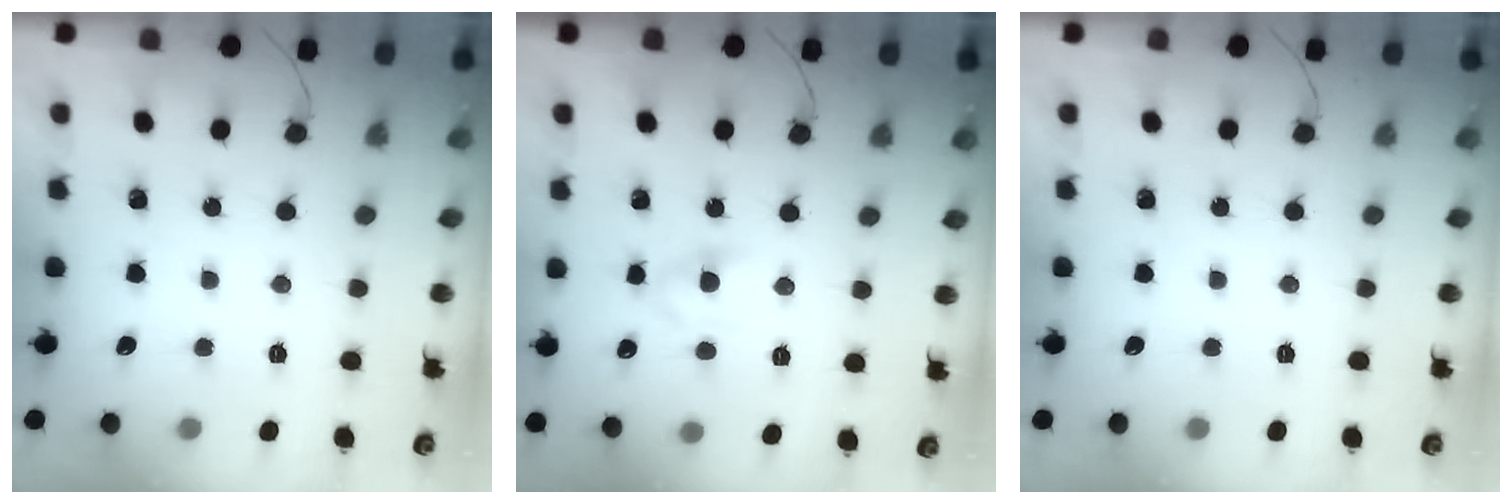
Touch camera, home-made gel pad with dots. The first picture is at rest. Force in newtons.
{"total": 4.0, "press": 3.9, "slide": 1.0}
{"total": 0.0}